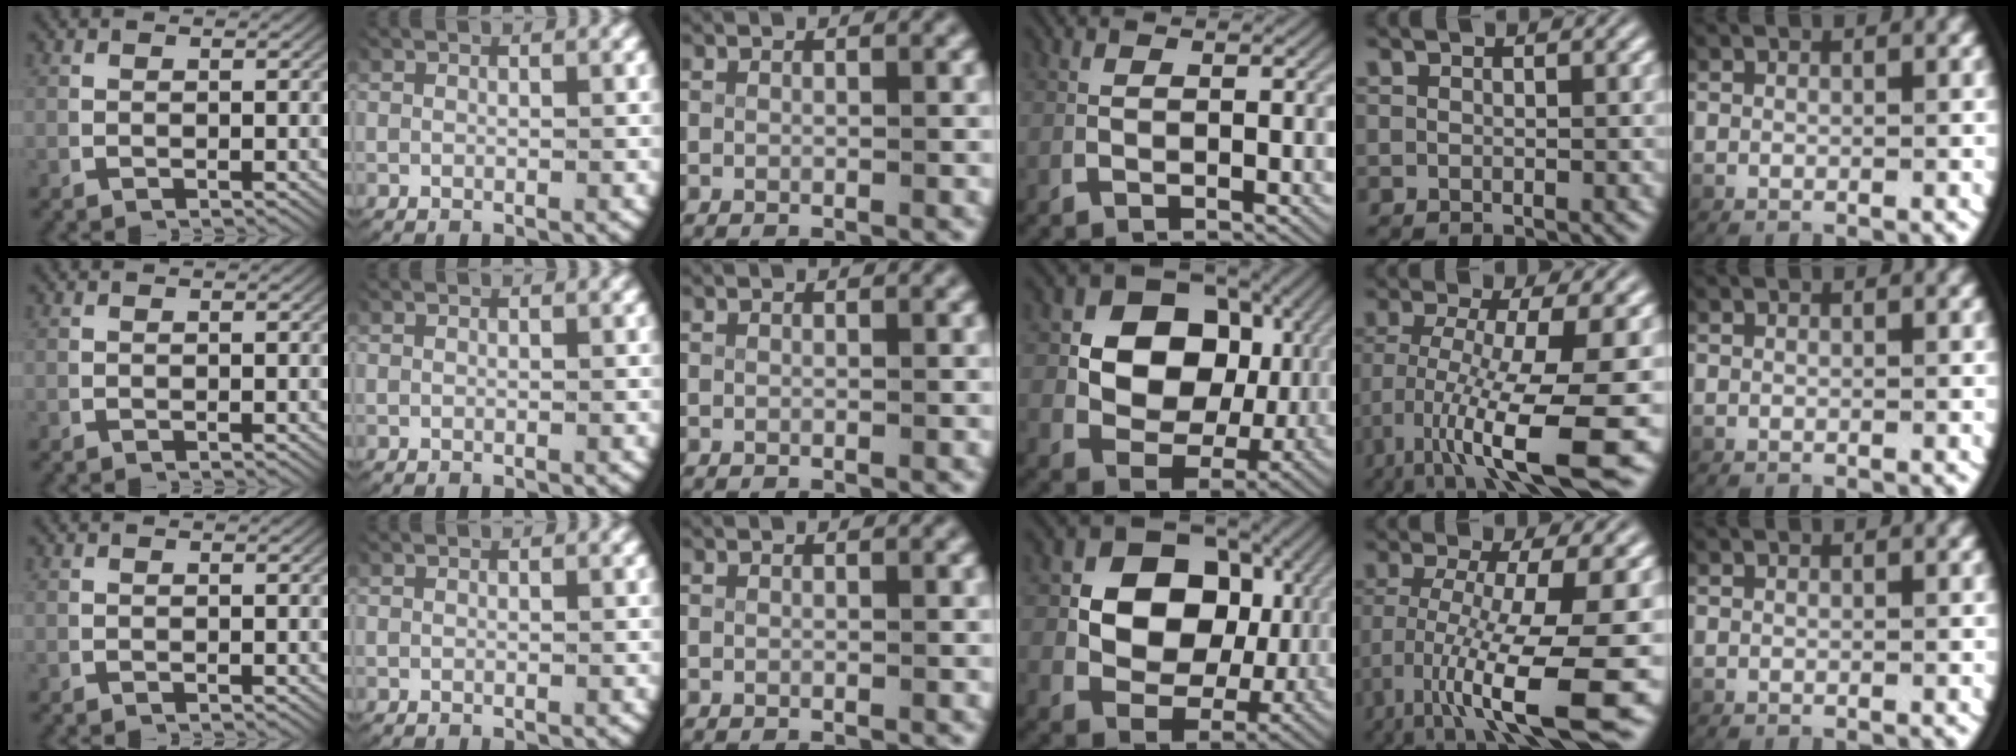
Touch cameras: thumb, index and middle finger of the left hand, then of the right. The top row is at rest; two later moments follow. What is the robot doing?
{"motion": "lift_and_place", "object": "key"}